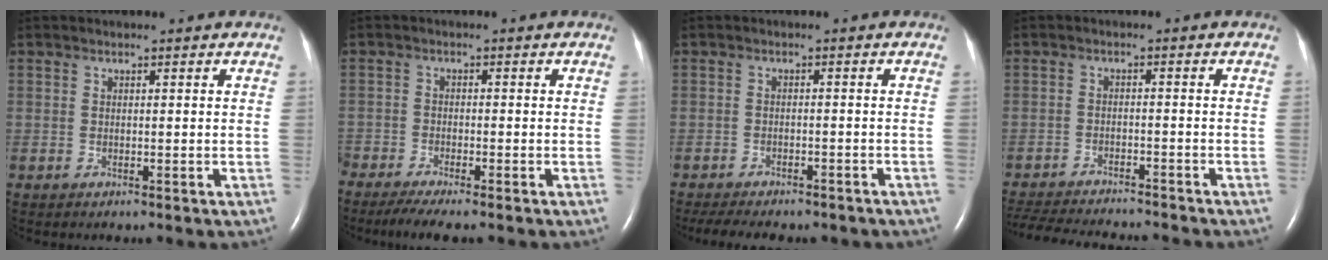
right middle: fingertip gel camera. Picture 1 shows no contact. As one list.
[{"total": 6.2, "force": [-5.2, 0.5, 3.4], "torque": [-0.054, -0.015, -0.091]}, {"total": 13.2, "force": [-11.2, 4.0, 5.8], "torque": [-0.104, -0.008, -0.137]}, {"total": 15.3, "force": [-14.1, 2.1, 5.5], "torque": [-0.117, -0.021, -0.202]}]